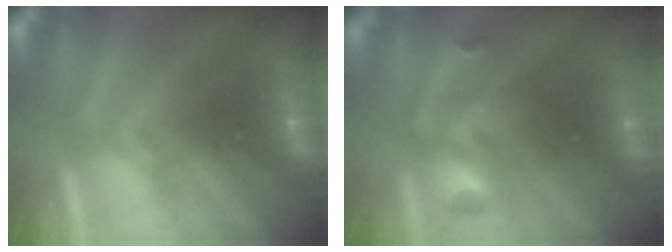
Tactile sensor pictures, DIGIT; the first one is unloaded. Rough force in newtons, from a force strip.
{"total": 2.8}